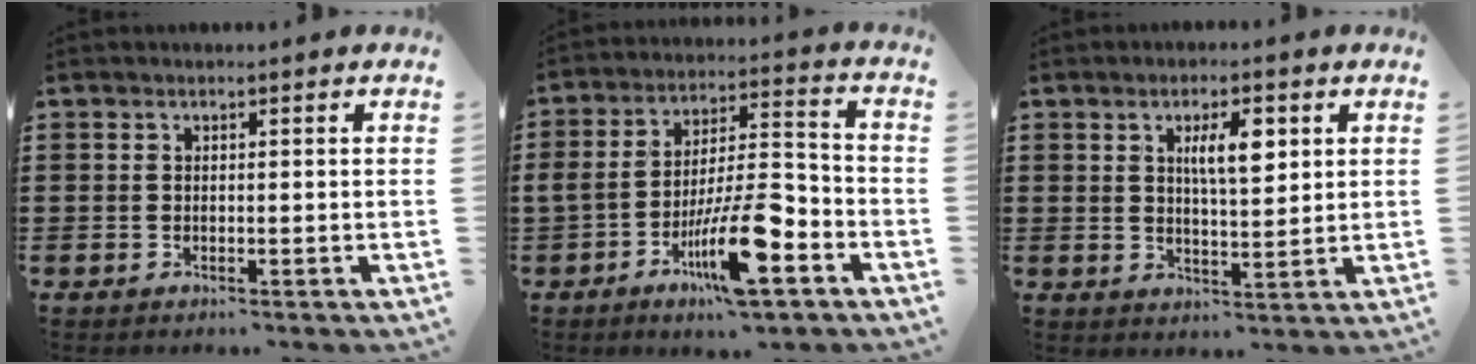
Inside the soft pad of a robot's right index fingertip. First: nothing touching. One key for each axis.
{"total": 14.0, "fx": -6.2, "fy": 4.0, "fz": 11.8, "tx": -0.227, "ty": 0.011, "tz": -0.113}
{"total": 5.8, "fx": 2.1, "fy": 1.9, "fz": 5.0, "tx": -0.088, "ty": 0.002, "tz": 0.029}